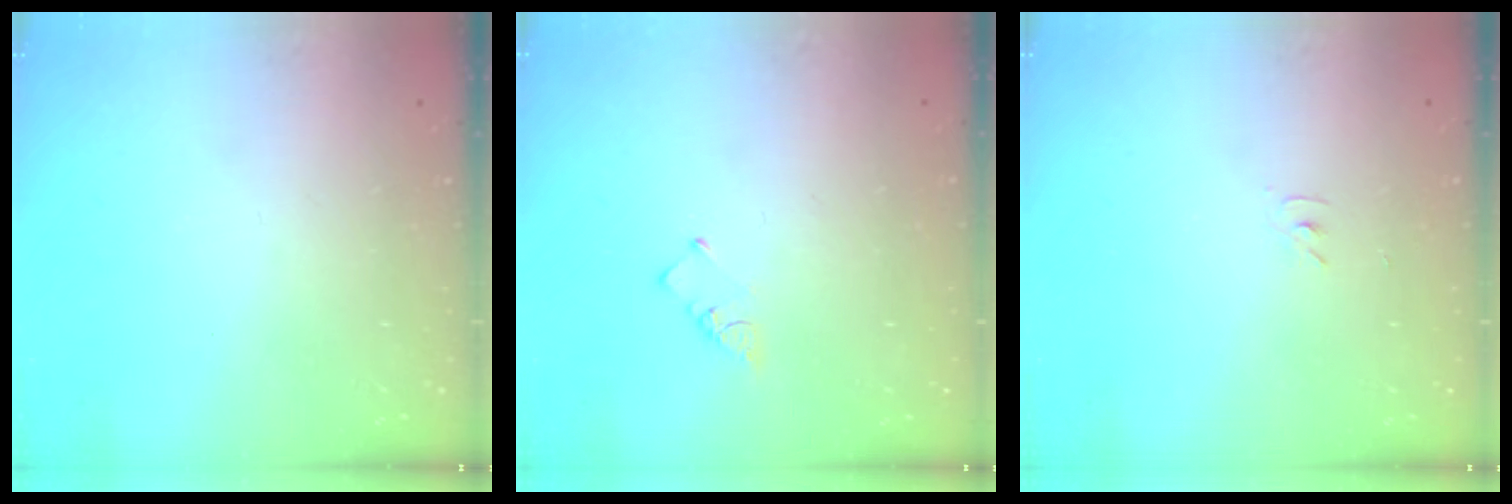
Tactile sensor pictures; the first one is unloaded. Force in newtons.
{"total": 1.9, "press": 1.9, "slide": 0.3}
{"total": 3.5, "press": 3.5, "slide": 0.5}